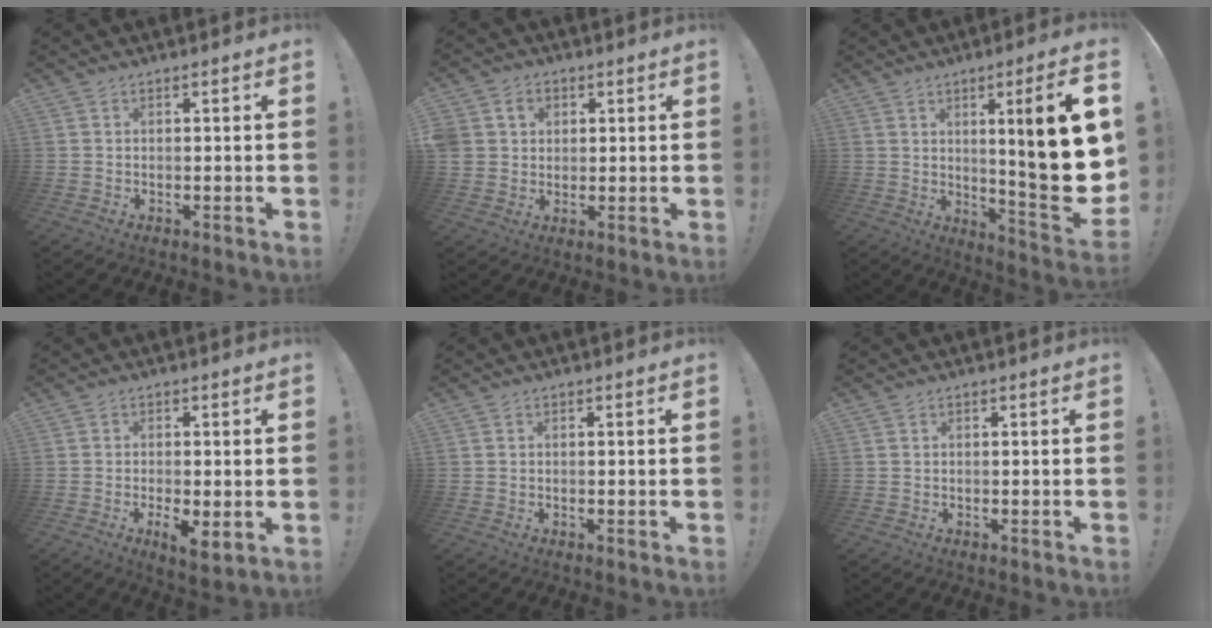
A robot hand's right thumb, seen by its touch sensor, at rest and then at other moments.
{"total": 5.8, "force": [1.7, 5.3, 1.5], "torque": [-0.032, -0.006, 0.032]}
{"total": 19.0, "force": [3.6, 1.7, 18.5], "torque": [-0.261, -0.036, 0.047]}
{"total": 5.1, "force": [-0.8, 1.9, 4.7], "torque": [-0.072, -0.015, -0.009]}
{"total": 0.0}
{"total": 0.0}